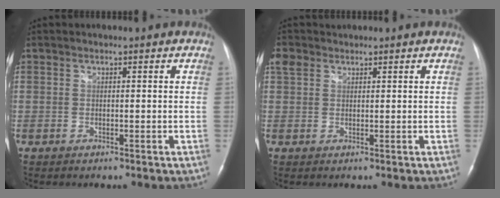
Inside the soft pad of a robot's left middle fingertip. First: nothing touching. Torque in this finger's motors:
{"motor_torque": [0.31, -0.23, -0.02, 0.04]}